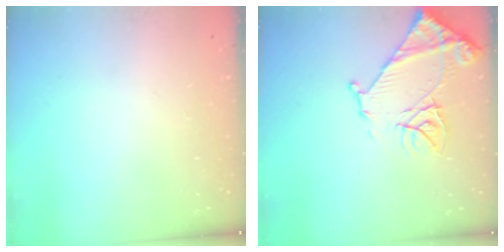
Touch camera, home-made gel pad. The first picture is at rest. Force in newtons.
{"total": 13.0, "press": 13.0, "slide": 1.3}